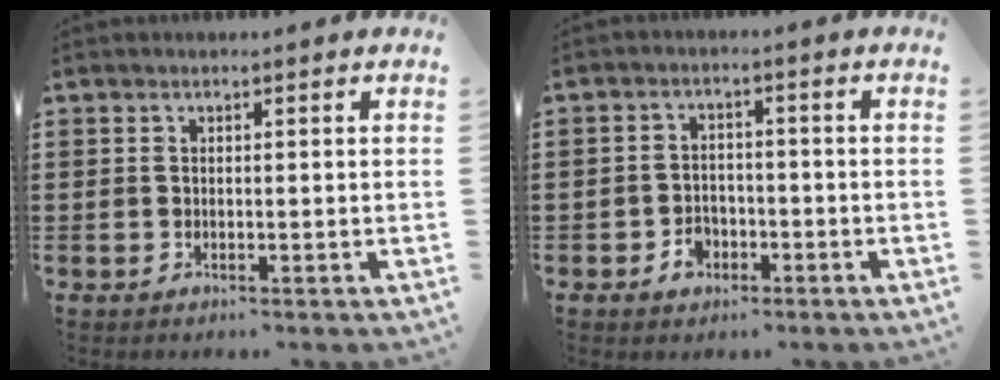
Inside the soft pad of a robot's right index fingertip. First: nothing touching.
{"total": 3.2, "force": [-1.8, 2.2, 1.4], "torque": [-0.029, 0.003, -0.035]}